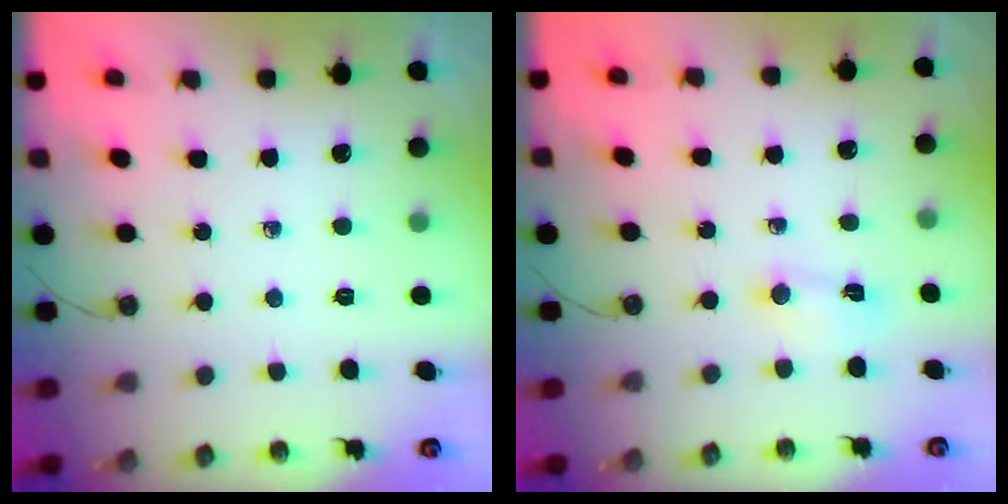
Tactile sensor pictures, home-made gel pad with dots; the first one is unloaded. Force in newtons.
{"total": 3.6, "press": 3.6, "slide": 0.5}